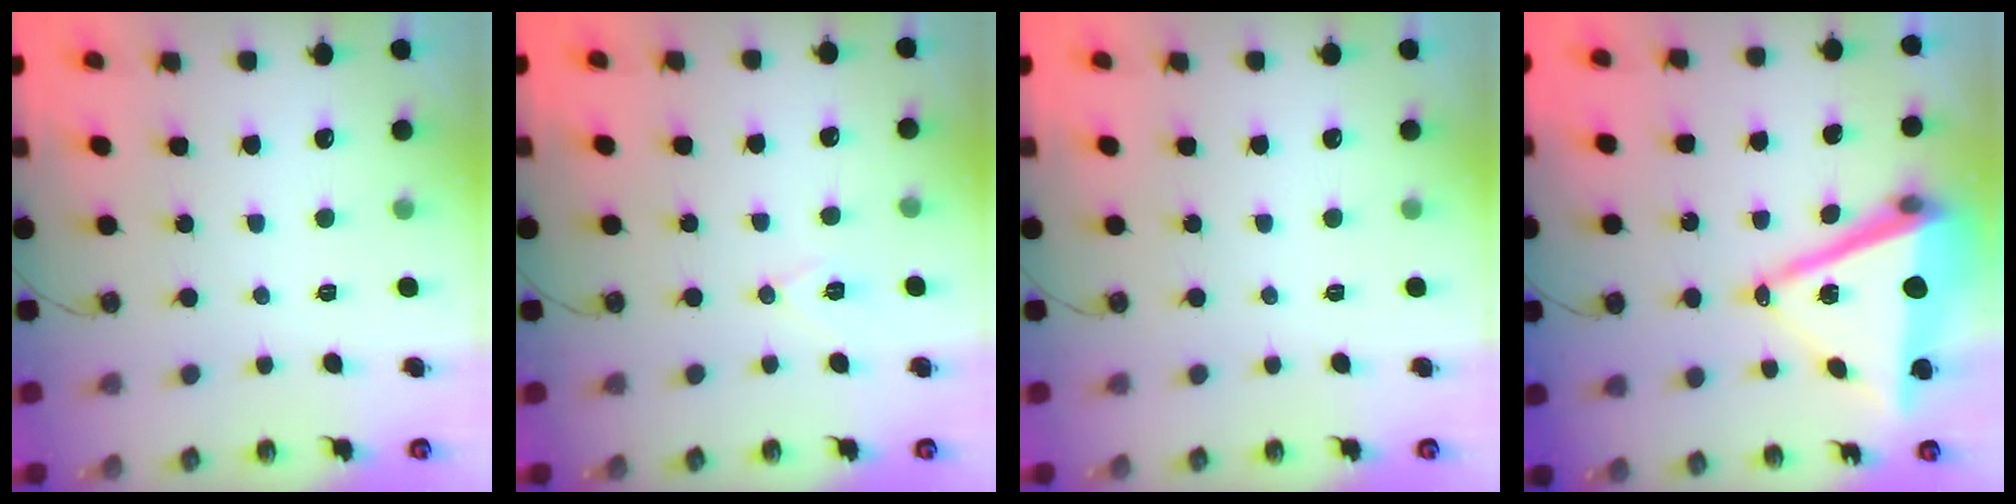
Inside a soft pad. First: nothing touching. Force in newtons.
{"total": 7.5, "press": 6.1, "slide": 4.4}
{"total": 0.0}
{"total": 13.7, "press": 13.5, "slide": 2.5}